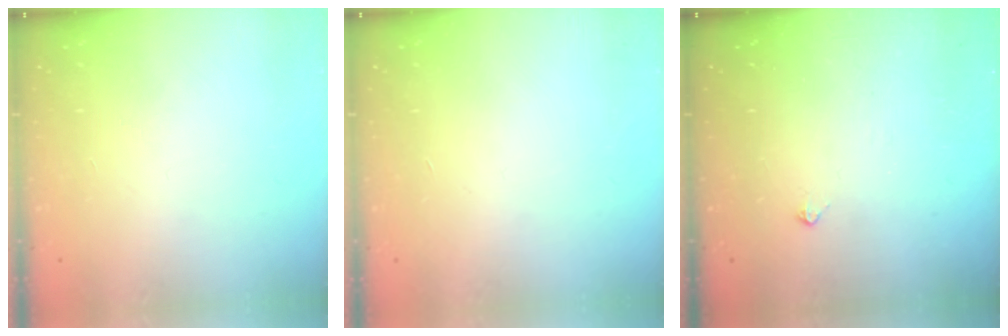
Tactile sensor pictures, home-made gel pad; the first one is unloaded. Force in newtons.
{"total": 0.0}
{"total": 2.5, "press": 2.4, "slide": 0.4}